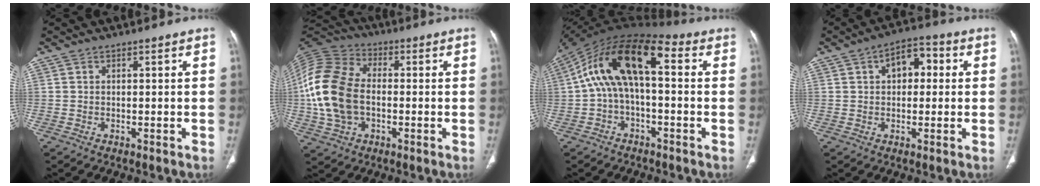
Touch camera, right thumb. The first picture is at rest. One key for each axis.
{"total": 17.6, "fx": -1.1, "fy": 11.8, "fz": 13.0, "tx": -0.269, "ty": 0.022, "tz": -0.023}
{"total": 15.2, "fx": 1.4, "fy": 7.4, "fz": 13.2, "tx": -0.236, "ty": 0.055, "tz": 0.013}
{"total": 7.2, "fx": 1.5, "fy": 4.6, "fz": 5.4, "tx": -0.053, "ty": 0.020, "tz": 0.015}